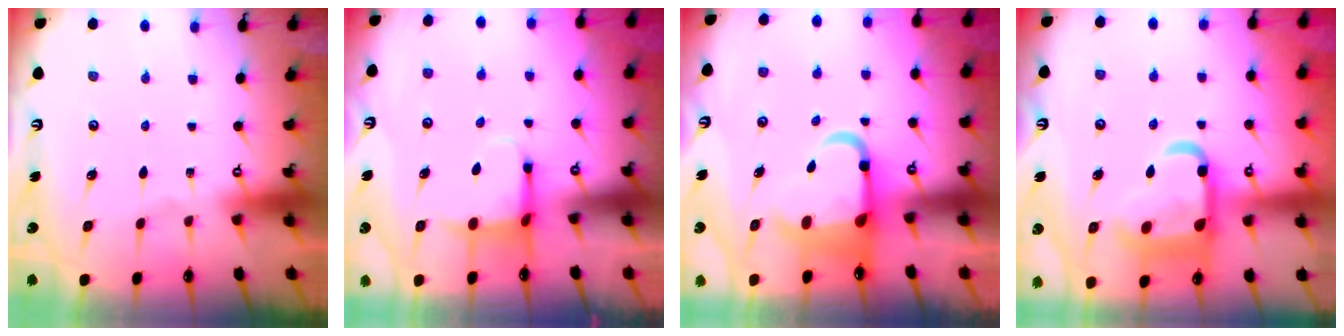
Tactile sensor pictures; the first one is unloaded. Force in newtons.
{"total": 5.2, "press": 5.1, "slide": 1.1}
{"total": 8.4, "press": 8.2, "slide": 1.6}
{"total": 17.3, "press": 17.2, "slide": 1.9}